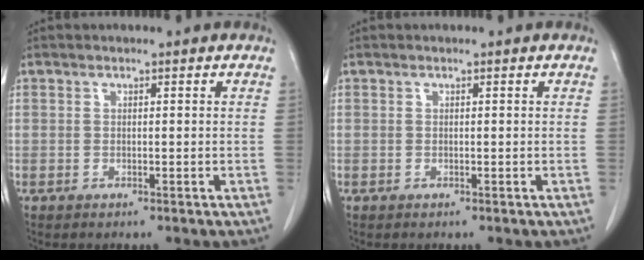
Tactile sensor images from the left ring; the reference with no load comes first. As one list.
[{"total": 0.0}]